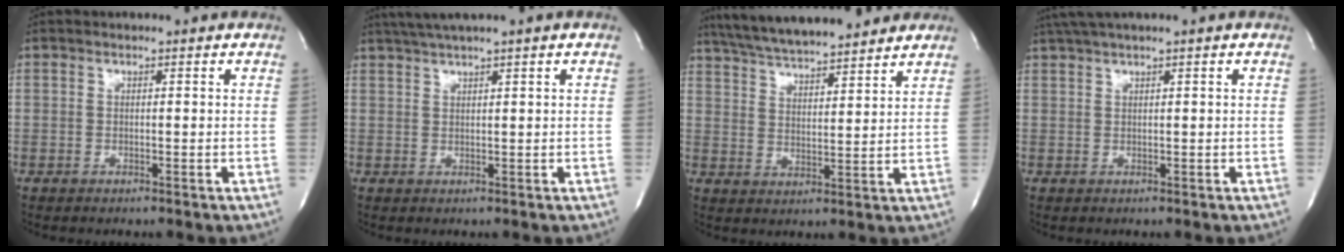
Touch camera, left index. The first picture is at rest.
{"total": 4.0, "force": [2.9, -0.9, 2.6], "torque": [-0.055, 0.012, 0.056]}
{"total": 15.9, "force": [14.1, 2.0, 7.1], "torque": [-0.125, 0.026, 0.226]}
{"total": 3.0, "force": [2.1, -0.6, 2.1], "torque": [-0.051, 0.018, 0.046]}